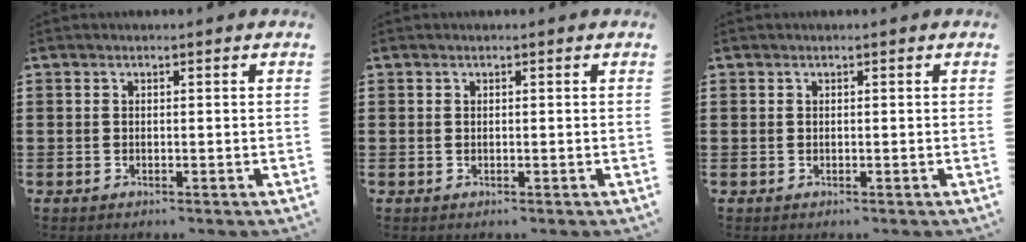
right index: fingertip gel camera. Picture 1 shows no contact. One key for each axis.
{"total": 0.0}
{"total": 0.0}